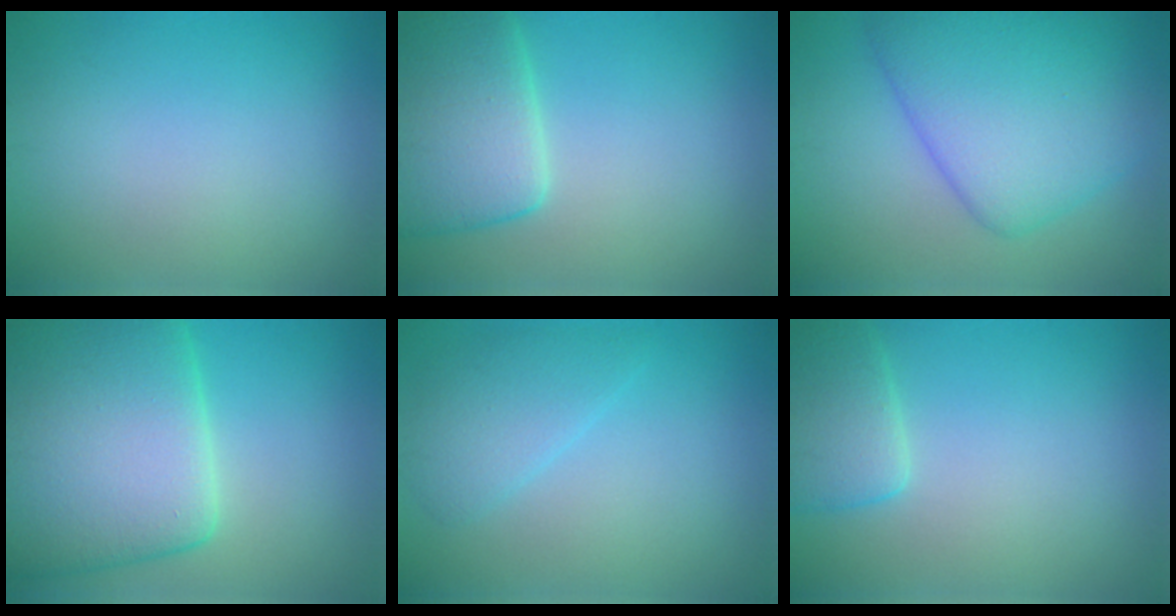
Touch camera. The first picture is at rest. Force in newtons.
{"total": 7.7, "press": 7.6, "slide": 0.5}
{"total": 8.8, "press": 8.8, "slide": 0.4}
{"total": 14.8, "press": 14.8, "slide": 1.2}
{"total": 2.7, "press": 2.7, "slide": 0.1}
{"total": 3.3, "press": 3.3, "slide": 0.3}